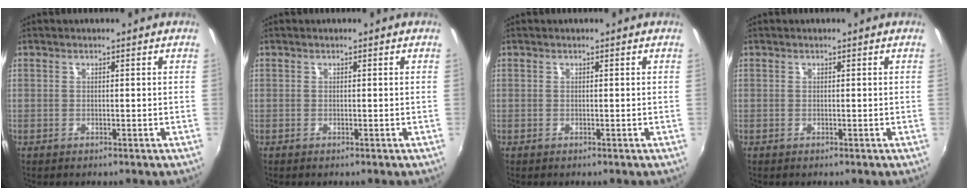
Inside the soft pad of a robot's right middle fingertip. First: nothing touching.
{"total": 0.0}
{"total": 0.0}
{"total": 0.0}